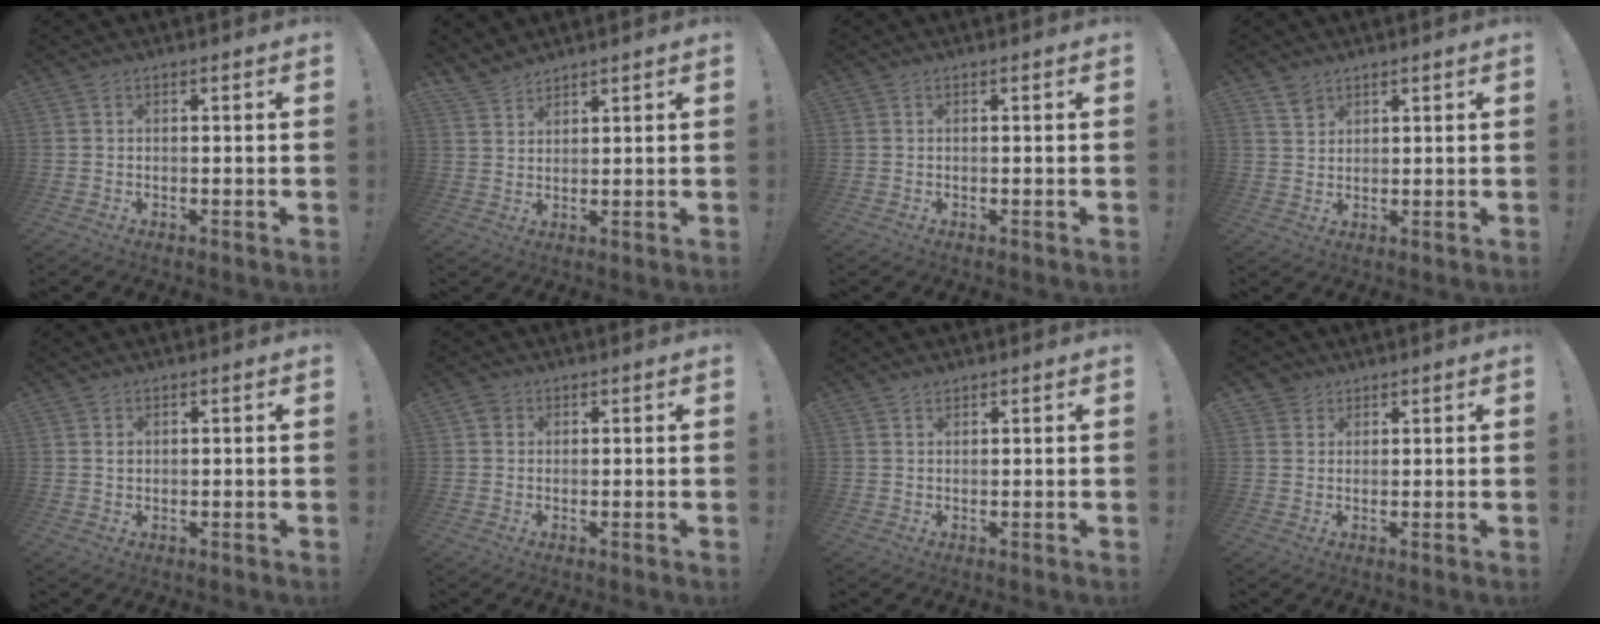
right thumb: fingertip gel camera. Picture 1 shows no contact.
{"total": 4.5, "force": [4.2, 1.4, 0.9], "torque": [-0.012, -0.030, 0.079]}
{"total": 0.0}
{"total": 4.2, "force": [3.1, 2.7, 0.8], "torque": [-0.007, -0.018, 0.060]}
{"total": 1.0, "force": [0.5, 0.8, 0.3], "torque": [0.007, -0.004, 0.007]}
{"total": 2.1, "force": [0.9, 1.8, 0.7], "torque": [-0.006, 0.000, 0.016]}
{"total": 1.2, "force": [1.0, 0.5, 0.3], "torque": [-0.004, -0.003, 0.020]}
{"total": 2.8, "force": [2.0, 2.0, 0.3], "torque": [-0.003, -0.008, 0.036]}